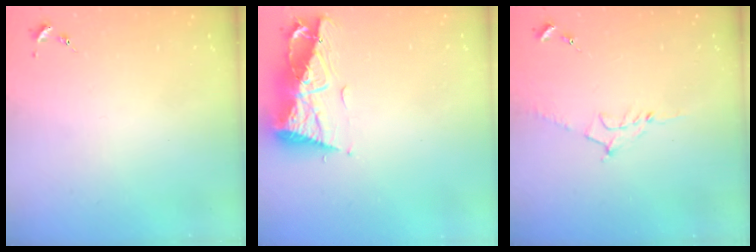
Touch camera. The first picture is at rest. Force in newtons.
{"total": 11.0, "press": 10.9, "slide": 1.3}
{"total": 7.9, "press": 7.9, "slide": 1.0}